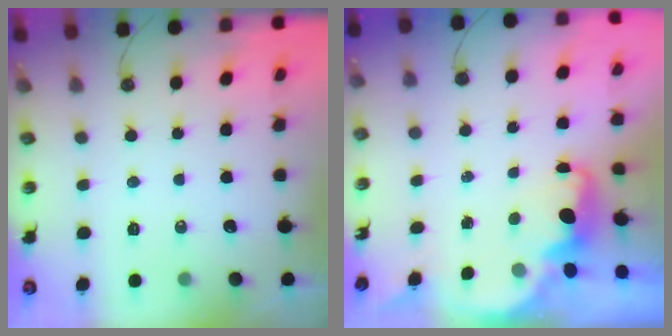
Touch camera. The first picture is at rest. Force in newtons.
{"total": 2.3, "press": 2.2, "slide": 0.6}